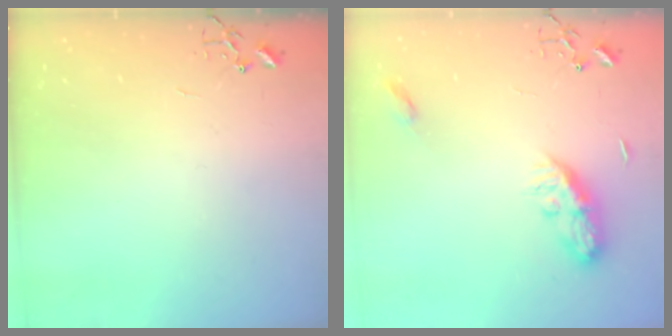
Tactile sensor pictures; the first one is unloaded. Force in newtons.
{"total": 8.9, "press": 8.9, "slide": 0.2}